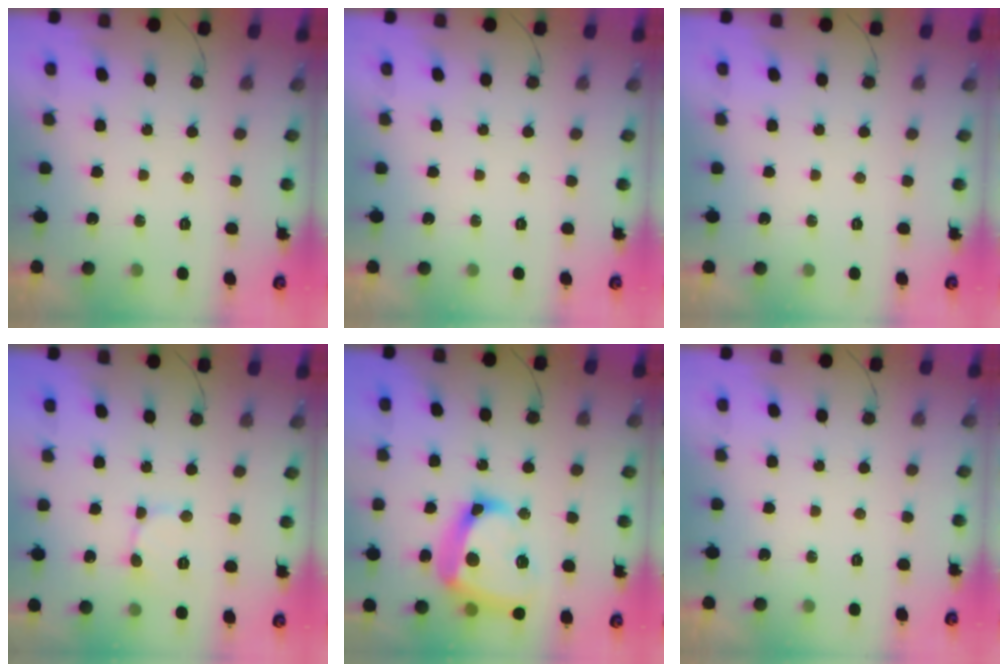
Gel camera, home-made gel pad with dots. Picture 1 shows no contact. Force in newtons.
{"total": 0.0}
{"total": 0.0}
{"total": 2.9, "press": 2.9, "slide": 0.2}
{"total": 19.1, "press": 19.0, "slide": 2.0}
{"total": 0.0}